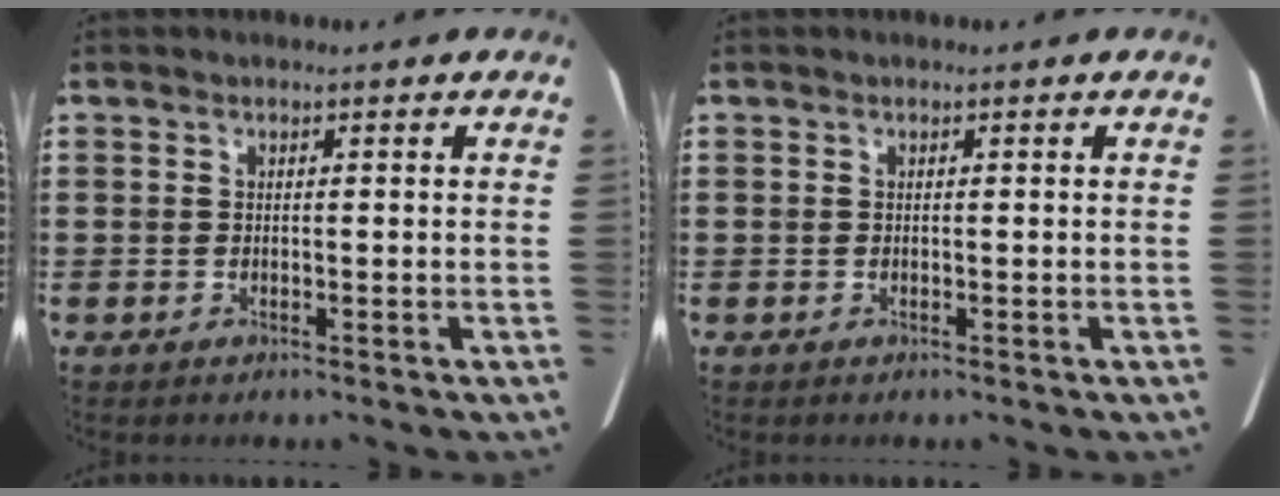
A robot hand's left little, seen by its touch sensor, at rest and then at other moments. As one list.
[{"total": 0.0}]